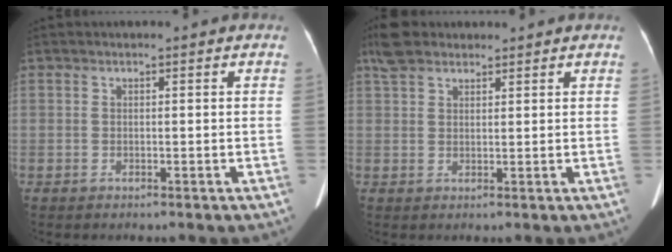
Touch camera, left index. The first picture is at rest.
{"total": 5.2, "force": [4.1, 2.2, 2.4], "torque": [-0.059, 0.027, 0.083]}